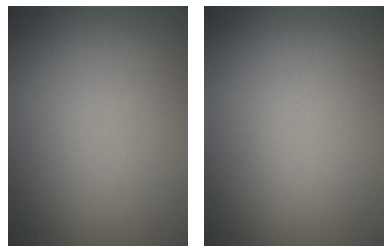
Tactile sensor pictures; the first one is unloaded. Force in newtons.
{"total": 0.0}